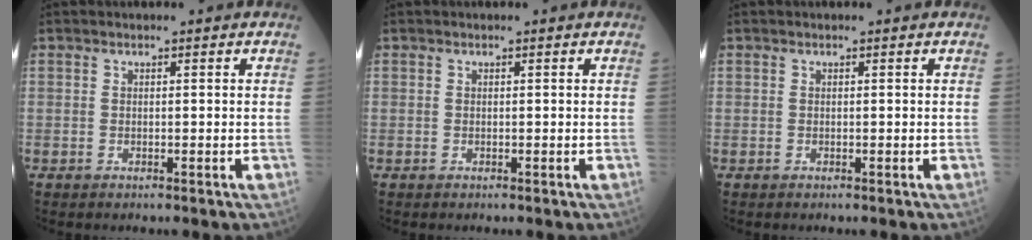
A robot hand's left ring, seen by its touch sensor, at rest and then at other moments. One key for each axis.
{"total": 0.0}
{"total": 0.0}